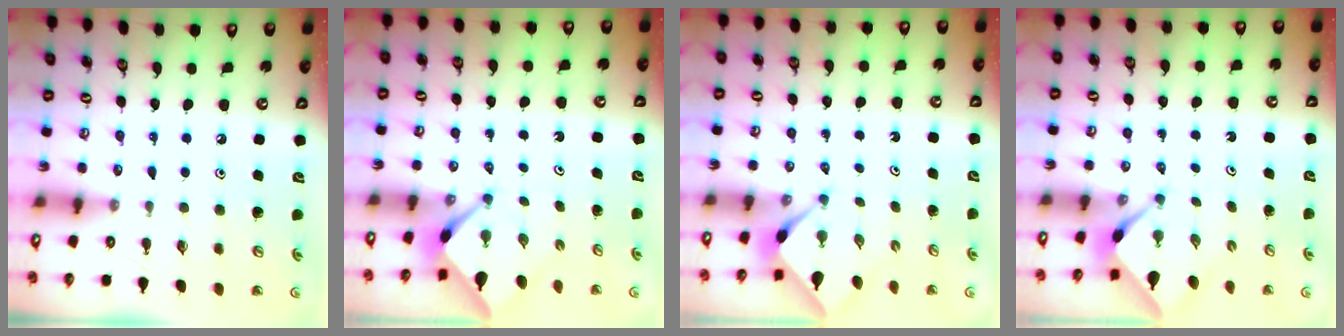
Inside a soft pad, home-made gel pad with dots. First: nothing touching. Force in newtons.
{"total": 2.5, "press": 2.4, "slide": 0.4}
{"total": 2.3, "press": 2.2, "slide": 0.3}
{"total": 2.2, "press": 2.2, "slide": 0.2}